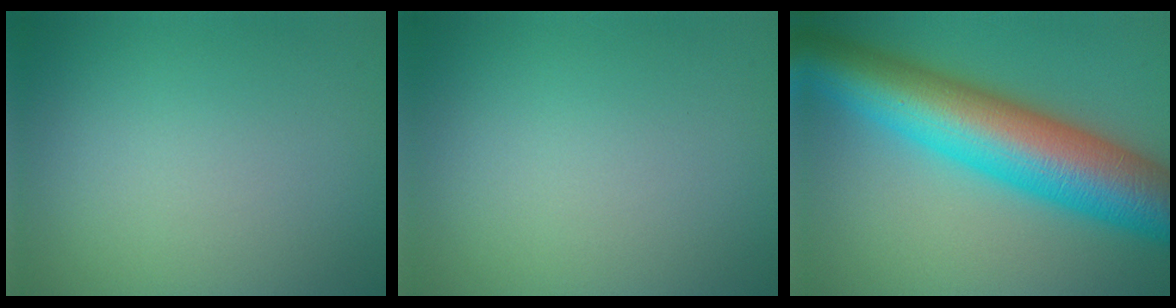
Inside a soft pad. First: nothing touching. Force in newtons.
{"total": 0.0}
{"total": 12.8, "press": 12.8, "slide": 0.1}